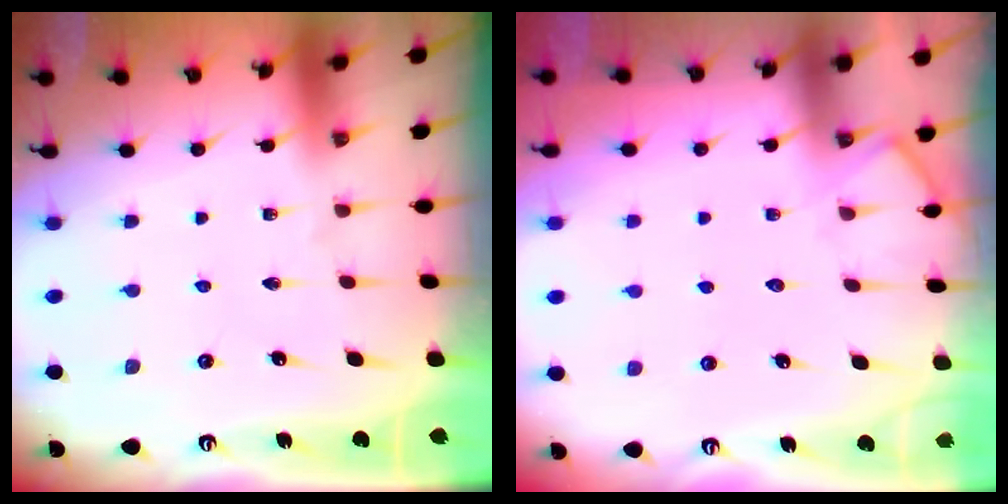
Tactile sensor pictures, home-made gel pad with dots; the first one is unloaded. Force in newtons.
{"total": 7.2, "press": 7.1, "slide": 0.9}